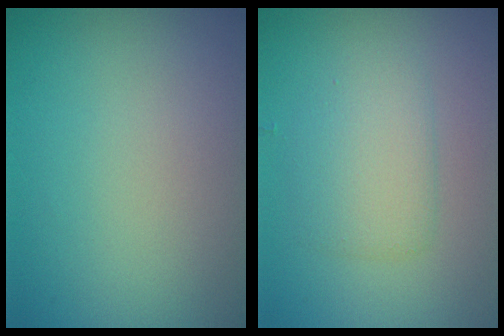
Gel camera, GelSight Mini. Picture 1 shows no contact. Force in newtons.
{"total": 2.9, "press": 2.9, "slide": 0.2}